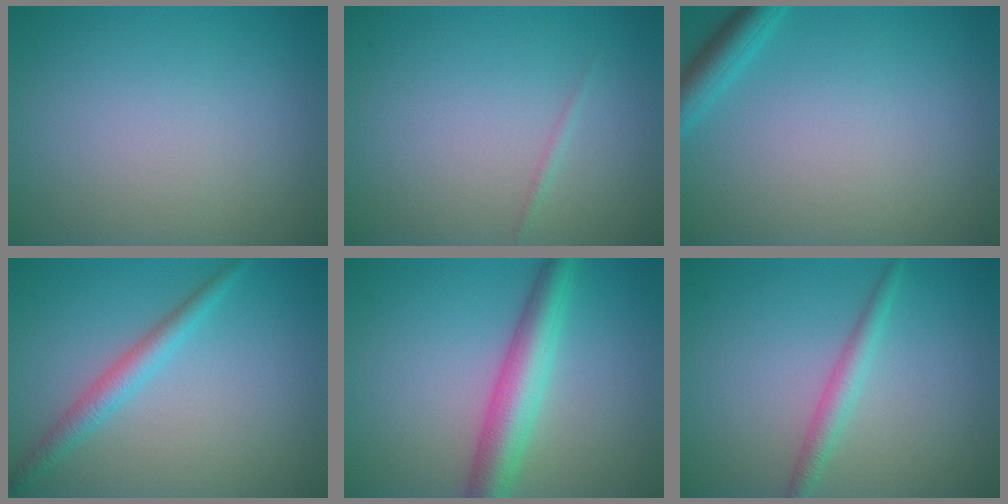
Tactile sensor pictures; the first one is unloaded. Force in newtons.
{"total": 0.5, "press": 0.5, "slide": 0.0}
{"total": 2.4, "press": 2.4, "slide": 0.2}
{"total": 2.4, "press": 2.4, "slide": 0.1}
{"total": 5.1, "press": 5.1, "slide": 0.0}
{"total": 2.1, "press": 2.1, "slide": 0.0}